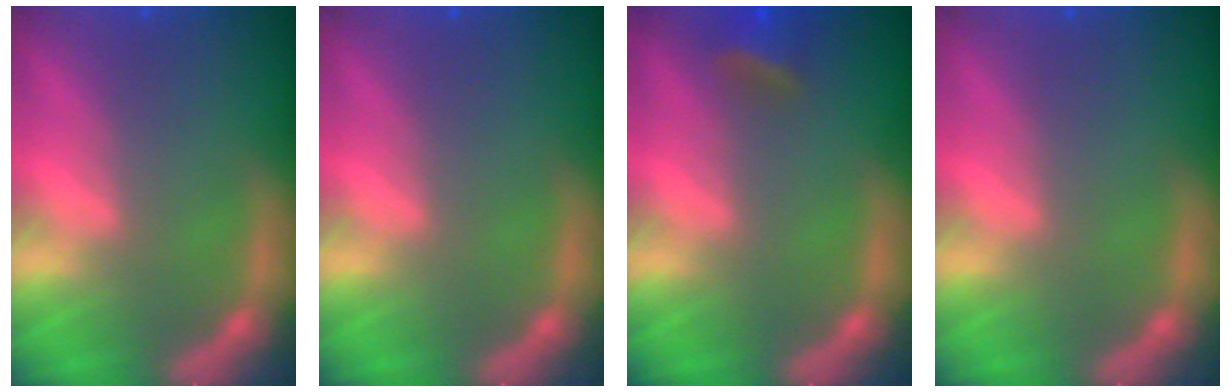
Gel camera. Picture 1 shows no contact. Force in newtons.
{"total": 0.0}
{"total": 2.9}
{"total": 0.0}